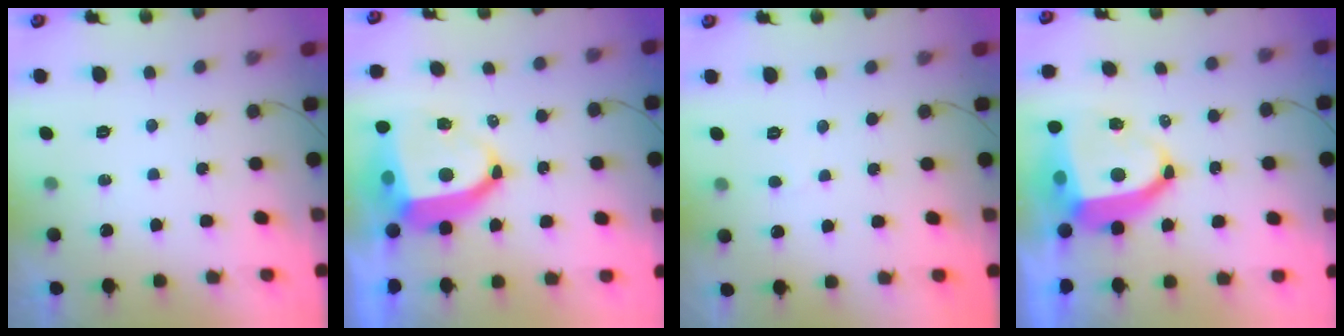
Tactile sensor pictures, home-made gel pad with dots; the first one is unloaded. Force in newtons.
{"total": 13.0, "press": 12.9, "slide": 1.6}
{"total": 1.9, "press": 1.9, "slide": 0.2}
{"total": 13.0, "press": 12.9, "slide": 1.6}